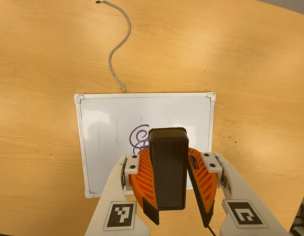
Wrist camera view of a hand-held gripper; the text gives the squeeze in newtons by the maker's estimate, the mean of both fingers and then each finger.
{"total": 10.8, "left": 10.4, "right": 11.3}